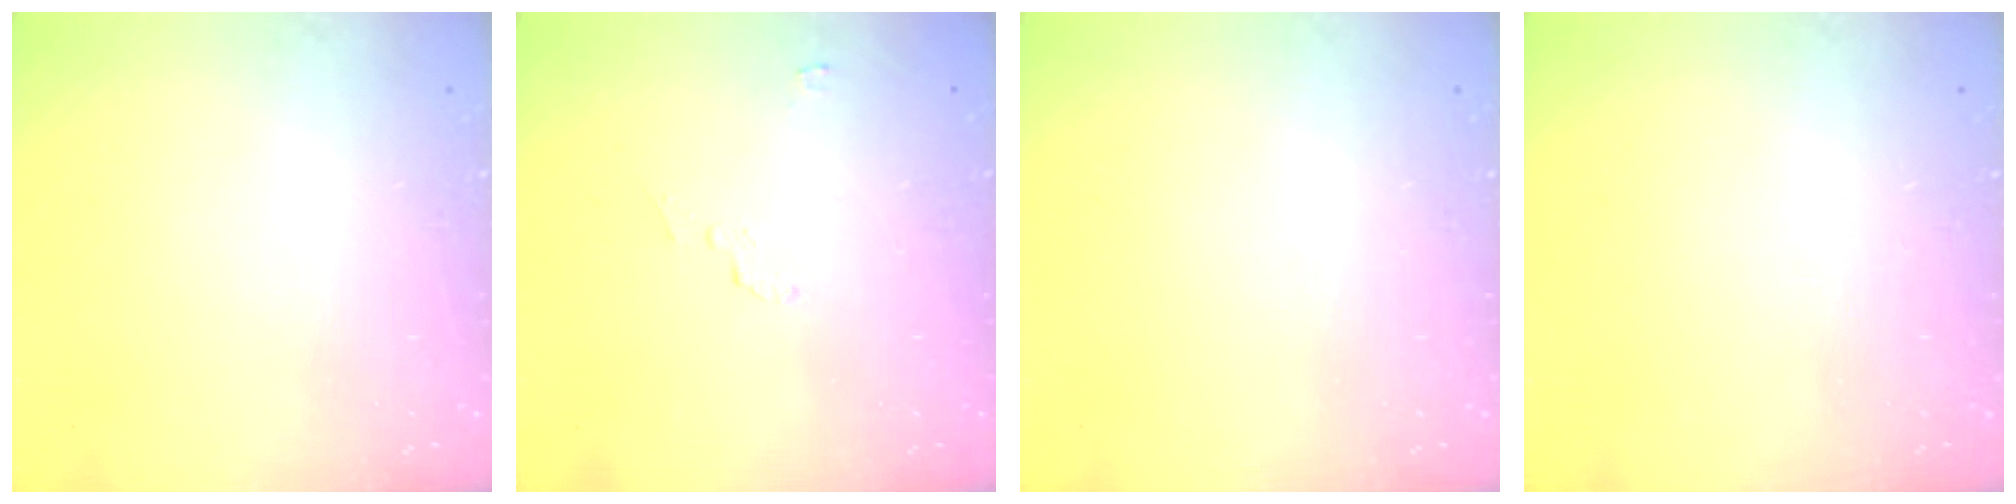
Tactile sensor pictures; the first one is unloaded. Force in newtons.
{"total": 2.5, "press": 2.5, "slide": 0.3}
{"total": 0.0}
{"total": 0.0}